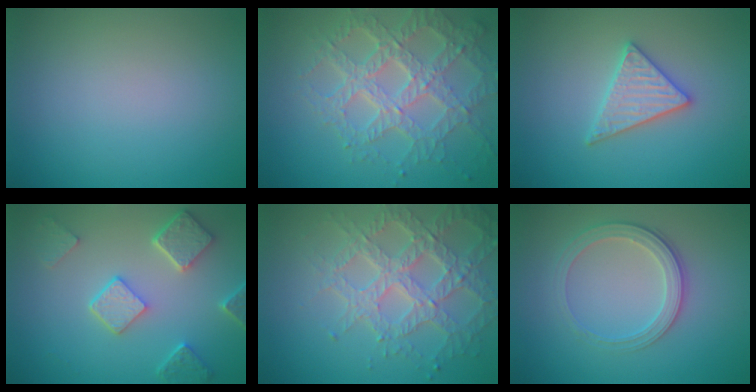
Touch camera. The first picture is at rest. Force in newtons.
{"total": 7.0, "press": 5.0, "slide": 4.9}
{"total": 3.3, "press": 3.3, "slide": 0.5}
{"total": 5.0, "press": 3.9, "slide": 3.1}
{"total": 5.9, "press": 4.8, "slide": 3.4}
{"total": 2.8, "press": 2.6, "slide": 0.8}